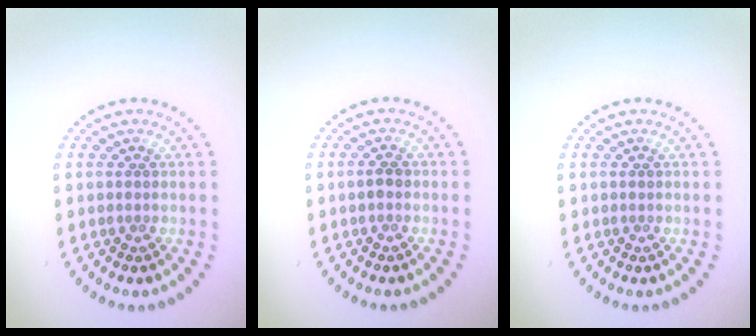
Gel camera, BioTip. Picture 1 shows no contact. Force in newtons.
{"total": 0.9, "press": 0.9, "slide": 0.2}
{"total": 0.0}